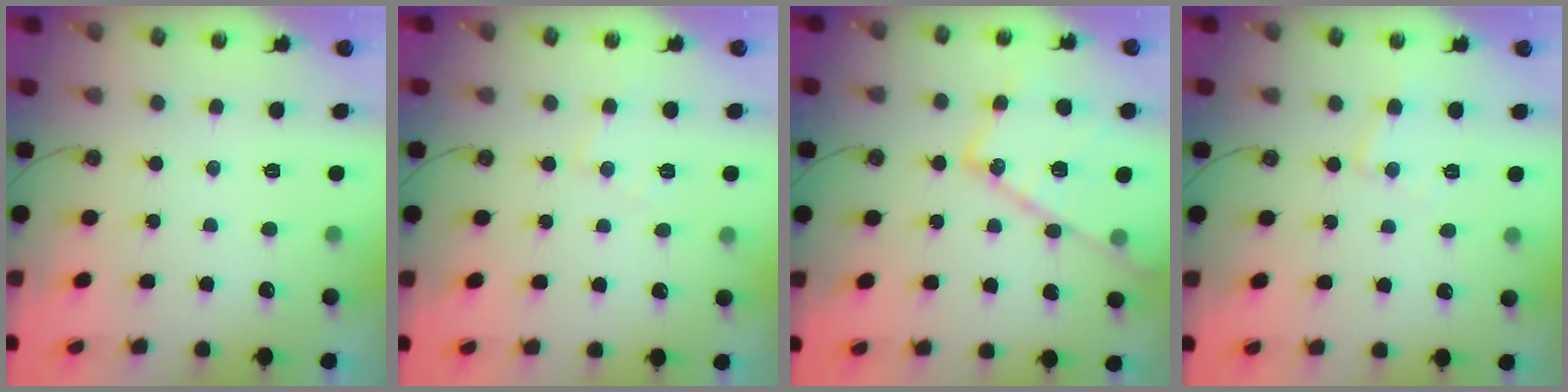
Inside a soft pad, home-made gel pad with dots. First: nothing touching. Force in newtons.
{"total": 5.2, "press": 5.2, "slide": 0.8}
{"total": 16.6, "press": 16.6, "slide": 0.8}
{"total": 5.7, "press": 5.7, "slide": 0.4}